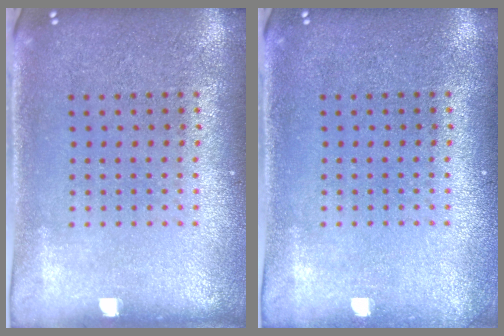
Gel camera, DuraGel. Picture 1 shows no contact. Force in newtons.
{"total": 0.5, "press": 0.5, "slide": 0.1}